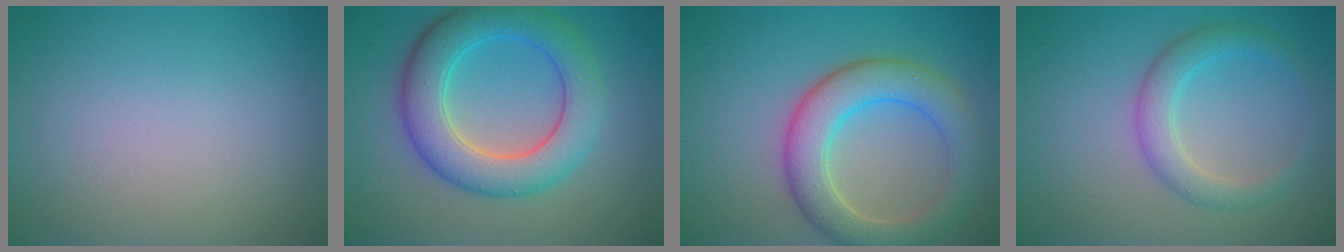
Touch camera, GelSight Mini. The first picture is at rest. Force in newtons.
{"total": 7.2, "press": 7.2, "slide": 0.0}
{"total": 6.3, "press": 6.3, "slide": 0.3}
{"total": 3.1, "press": 3.1, "slide": 0.1}